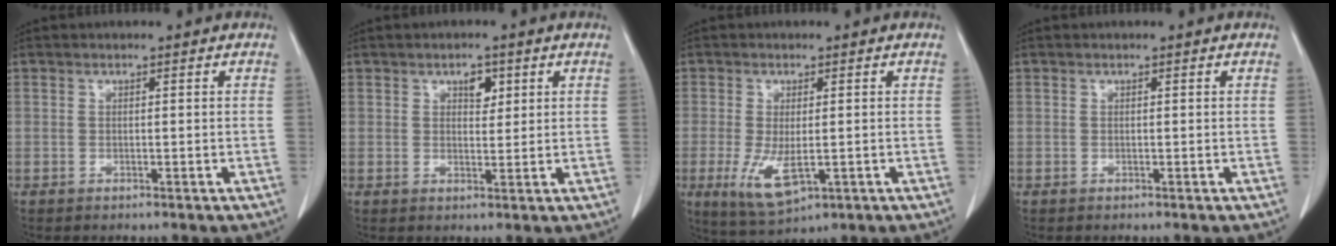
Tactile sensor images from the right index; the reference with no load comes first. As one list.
[{"total": 2.7, "force": [1.3, 1.5, 1.8], "torque": [-0.023, 0.001, 0.020]}, {"total": 6.5, "force": [-1.8, 2.3, 5.8], "torque": [-0.114, -0.019, -0.019]}, {"total": 0.0}]